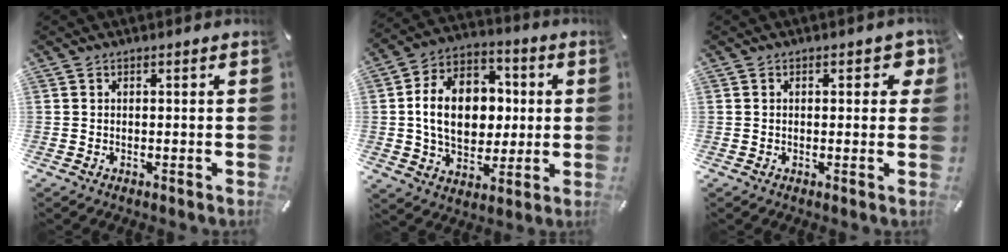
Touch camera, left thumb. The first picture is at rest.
{"total": 16.0, "force": [0.2, 12.1, 10.5], "torque": [-0.201, 0.014, 0.005]}
{"total": 4.2, "force": [0.9, 2.2, 3.4], "torque": [-0.046, 0.002, 0.009]}